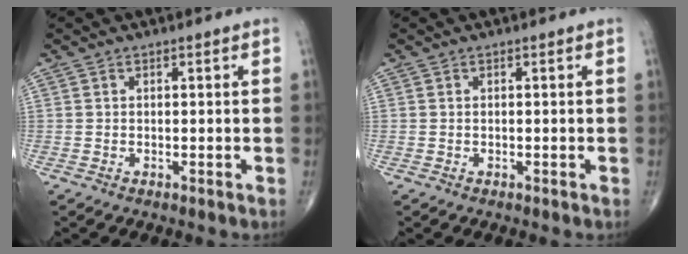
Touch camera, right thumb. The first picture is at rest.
{"total": 0.0}